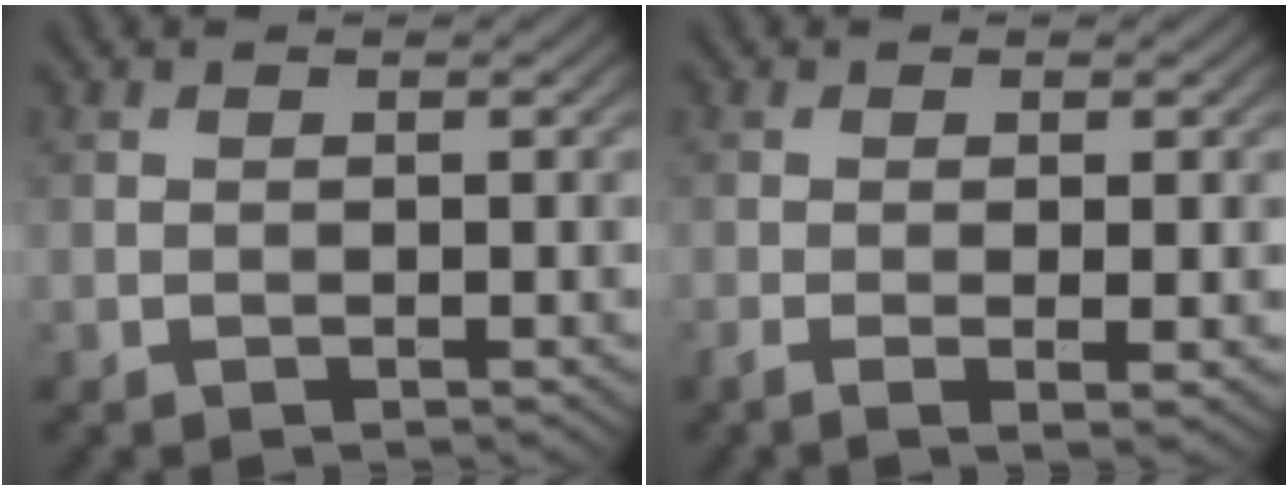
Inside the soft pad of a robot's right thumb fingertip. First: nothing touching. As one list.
[{"total": 2.8, "force": [-0.6, 0.5, 2.7], "torque": [-0.052, -0.003, -0.014]}]